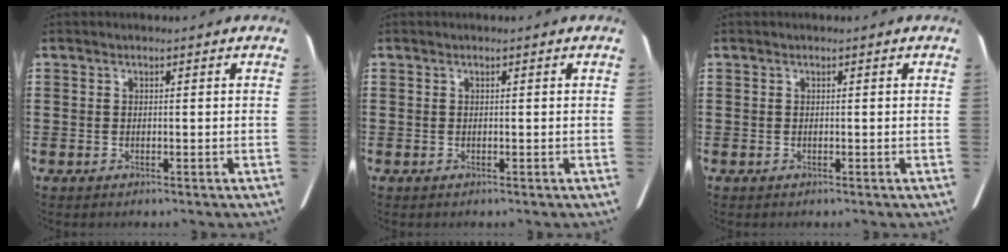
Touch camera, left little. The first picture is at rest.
{"total": 0.0}
{"total": 0.0}